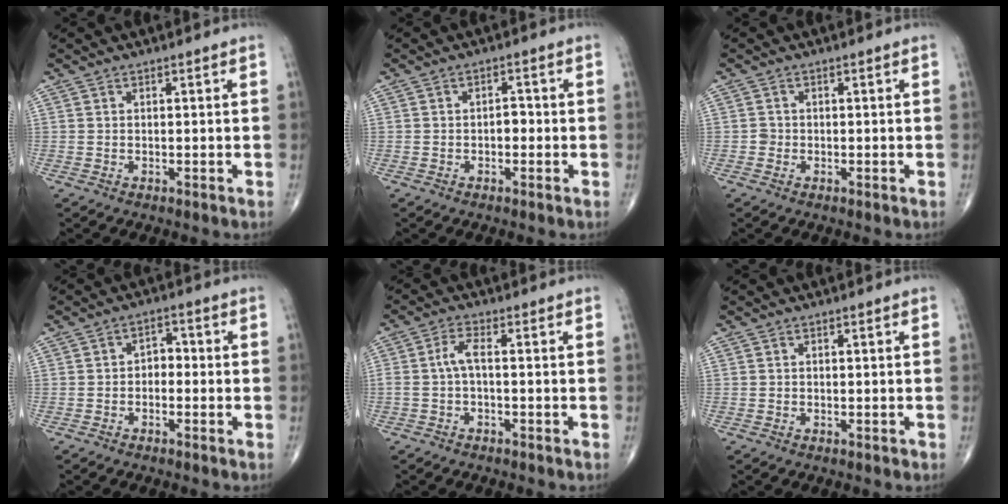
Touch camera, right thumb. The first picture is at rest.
{"total": 1.9, "force": [-0.5, 1.2, 1.4], "torque": [-0.009, 0.009, -0.013]}
{"total": 1.0, "force": [-0.3, 1.0, 0.2], "torque": [0.003, 0.004, -0.008]}
{"total": 2.9, "force": [-0.8, 2.1, 1.8], "torque": [-0.008, 0.017, -0.024]}
{"total": 3.3, "force": [-0.4, 0.9, 3.2], "torque": [-0.075, 0.012, -0.012]}
{"total": 0.0}